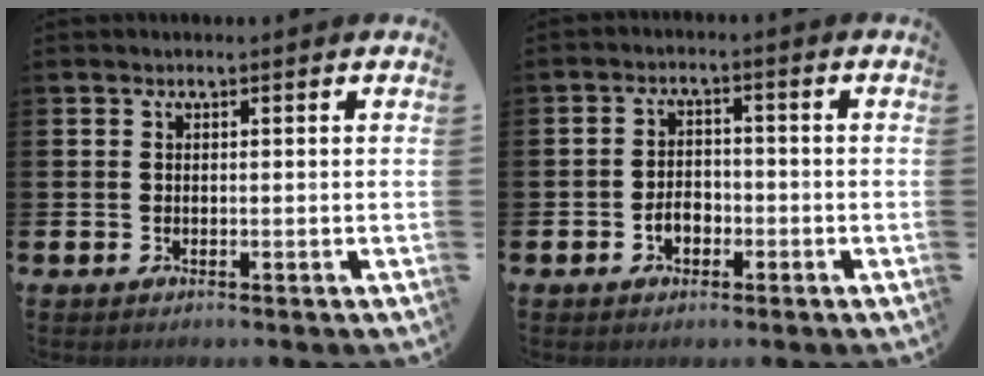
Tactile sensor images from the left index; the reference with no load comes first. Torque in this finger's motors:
{"motor_torque": [0.20, 0.07, 0.08, 0.04]}